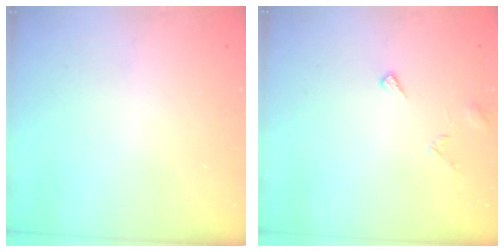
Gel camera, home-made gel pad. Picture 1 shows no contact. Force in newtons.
{"total": 5.4, "press": 5.4, "slide": 0.5}